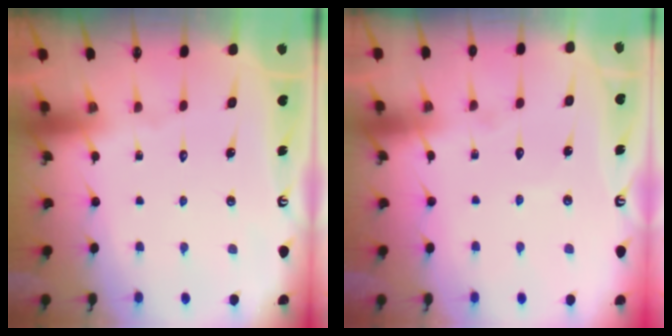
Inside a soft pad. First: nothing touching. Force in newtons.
{"total": 2.6, "press": 2.6, "slide": 0.2}